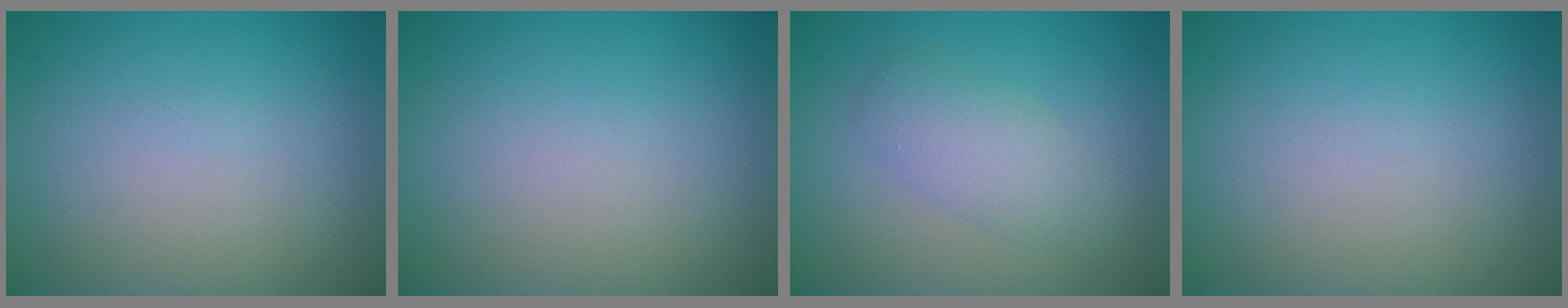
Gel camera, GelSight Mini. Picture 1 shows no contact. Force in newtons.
{"total": 0.0}
{"total": 2.9, "press": 2.9, "slide": 0.0}
{"total": 0.0}